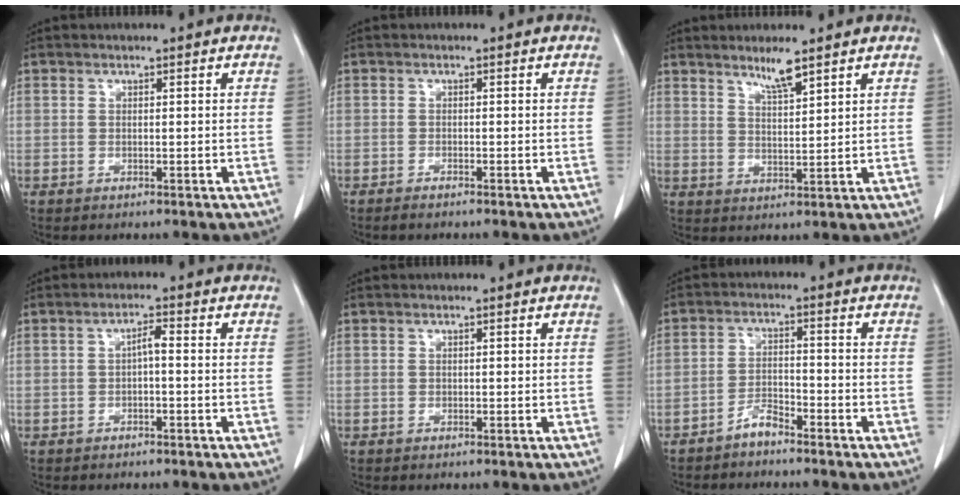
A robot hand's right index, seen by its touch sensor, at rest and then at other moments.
{"total": 1.1, "force": [-1.0, 0.1, 0.4], "torque": [-0.012, -0.002, -0.016]}
{"total": 4.0, "force": [3.1, 0.0, 2.4], "torque": [-0.047, -0.006, 0.059]}
{"total": 2.0, "force": [-0.2, 0.5, 2.0], "torque": [-0.033, 0.006, -0.004]}
{"total": 0.0}
{"total": 3.0, "force": [-2.7, 0.8, 1.1], "torque": [-0.019, 0.001, -0.050]}